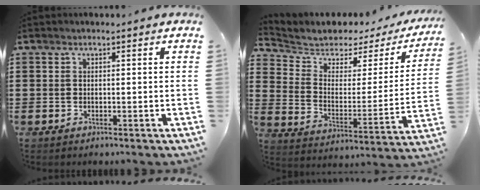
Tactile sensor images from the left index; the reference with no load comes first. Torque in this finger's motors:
{"motor_torque": [1.40, -0.74, 0.03, -0.07]}